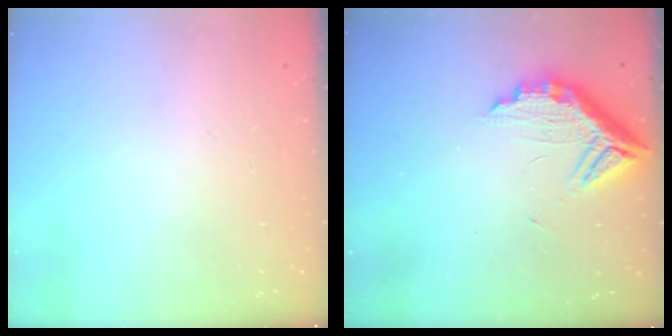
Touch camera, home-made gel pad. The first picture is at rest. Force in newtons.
{"total": 12.6, "press": 12.6, "slide": 1.0}